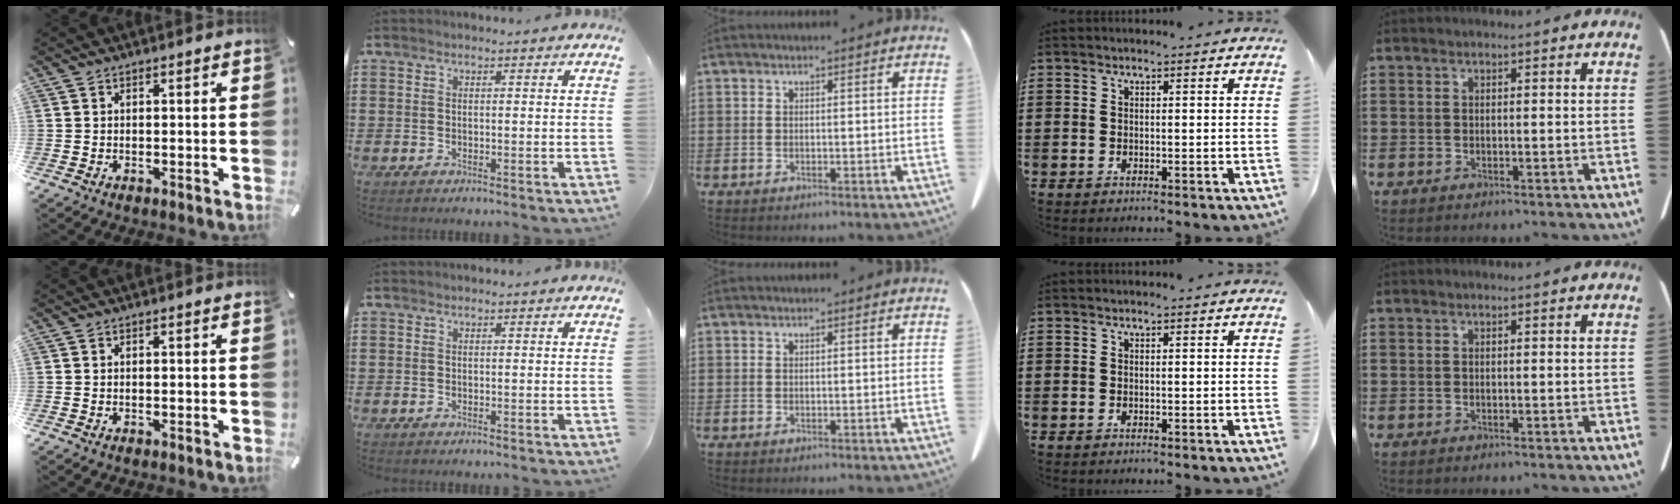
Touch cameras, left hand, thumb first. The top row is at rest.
{}